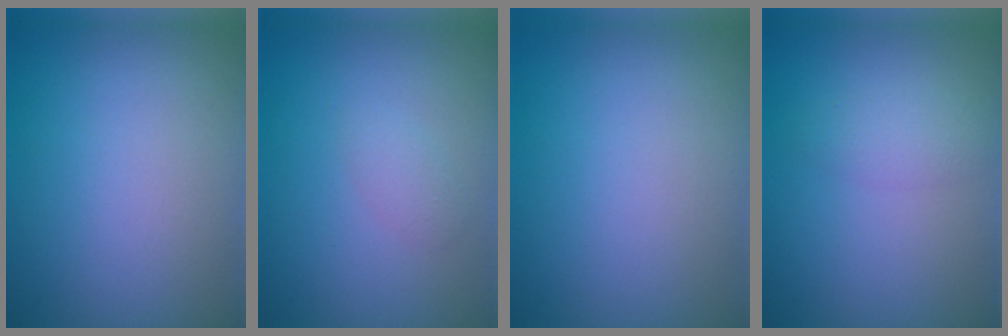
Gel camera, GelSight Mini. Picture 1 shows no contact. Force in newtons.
{"total": 1.1, "press": 1.1, "slide": 0.1}
{"total": 0.0}
{"total": 1.8, "press": 1.8, "slide": 0.0}